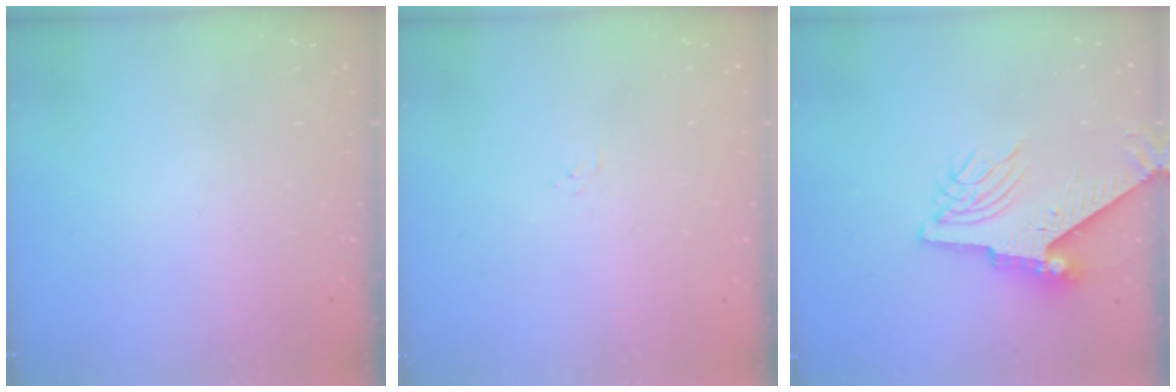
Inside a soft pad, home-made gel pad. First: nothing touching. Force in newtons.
{"total": 2.9, "press": 2.9, "slide": 0.3}
{"total": 8.7, "press": 8.7, "slide": 1.2}